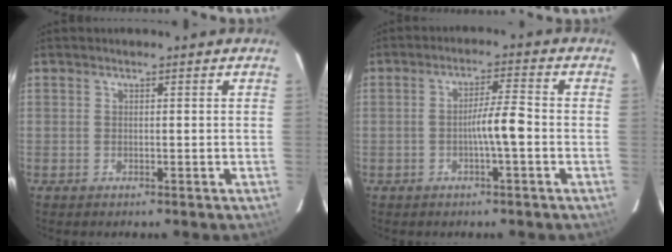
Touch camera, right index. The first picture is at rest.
{"total": 5.0, "force": [-1.3, 0.1, 4.8], "torque": [-0.082, 0.009, -0.021]}